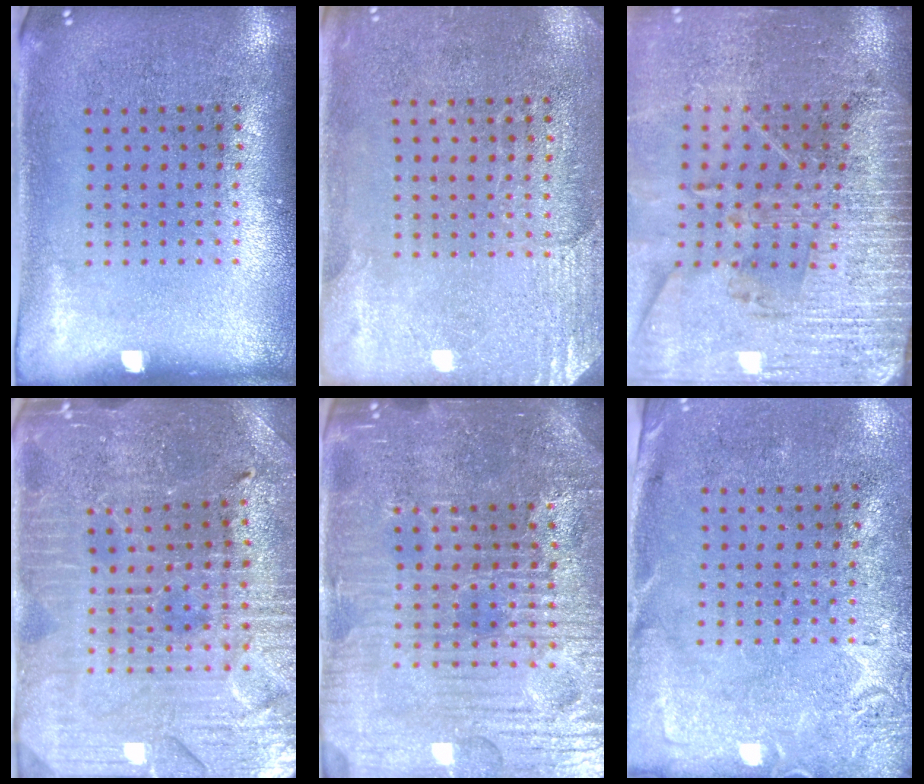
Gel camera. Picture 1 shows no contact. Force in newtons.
{"total": 2.7, "press": 2.4, "slide": 1.1}
{"total": 3.3, "press": 3.1, "slide": 1.0}
{"total": 3.5, "press": 3.4, "slide": 0.6}
{"total": 5.4, "press": 5.2, "slide": 1.8}
{"total": 2.9, "press": 2.2, "slide": 1.8}